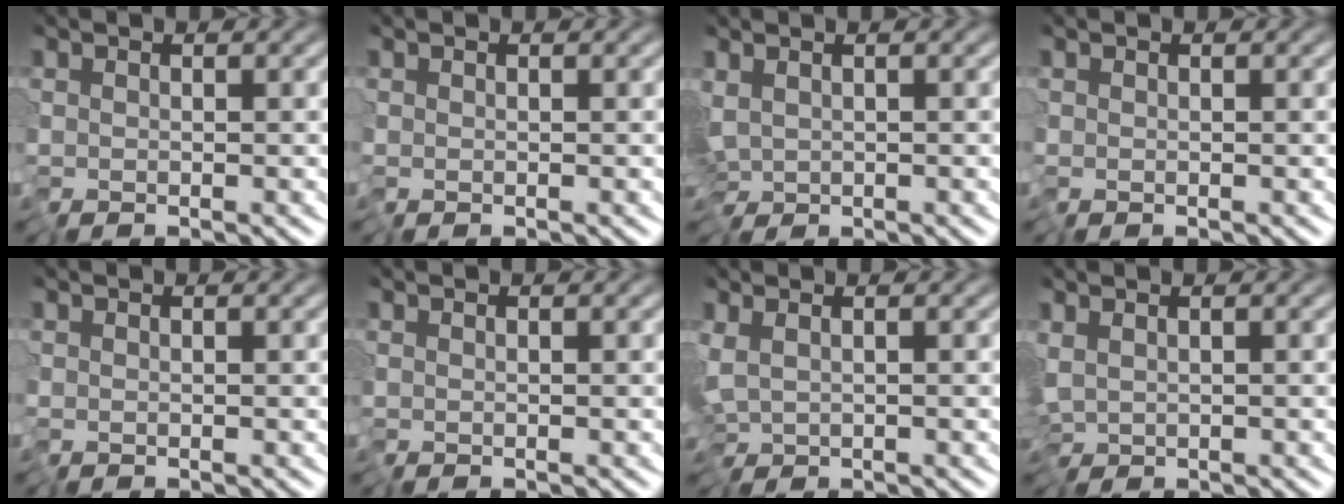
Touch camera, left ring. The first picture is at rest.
{"total": 0.0}
{"total": 2.6, "force": [-0.5, 1.6, 2.0], "torque": [-0.043, -0.007, -0.010]}
{"total": 0.0}
{"total": 0.0}
{"total": 0.0}
{"total": 2.6, "force": [-0.9, 1.4, 2.0], "torque": [-0.042, -0.009, -0.014]}
{"total": 1.9, "force": [-0.4, 1.0, 1.6], "torque": [-0.036, -0.002, -0.008]}